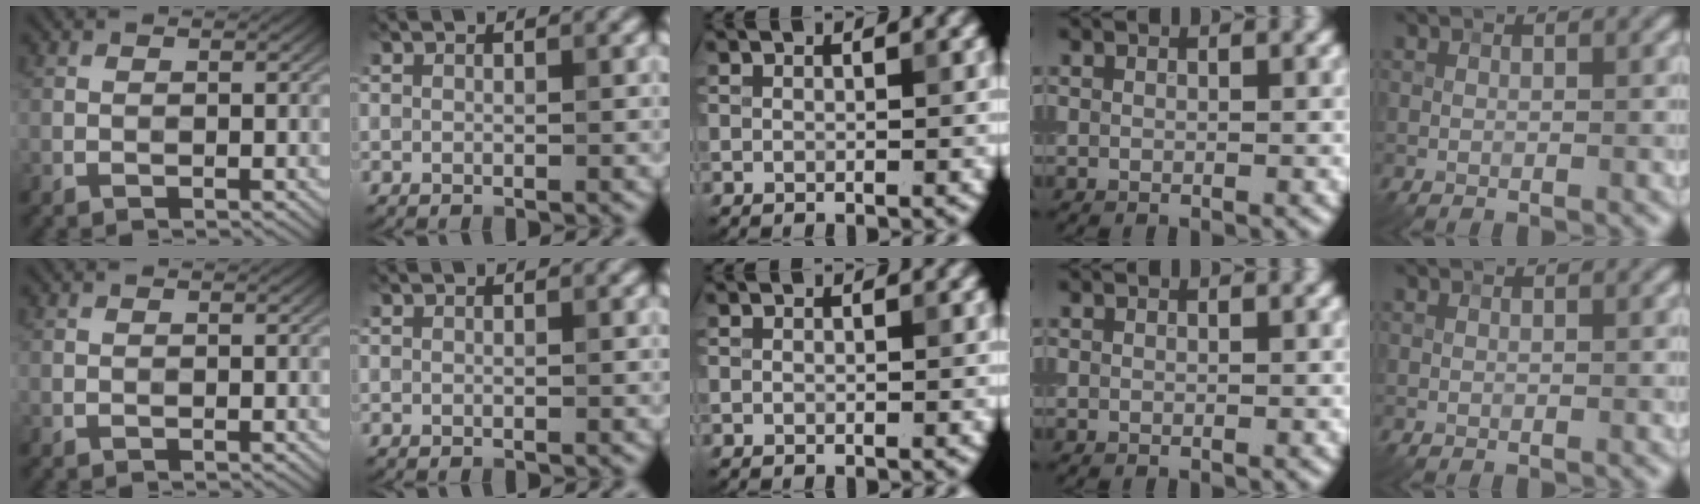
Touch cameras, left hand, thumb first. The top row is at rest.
{}